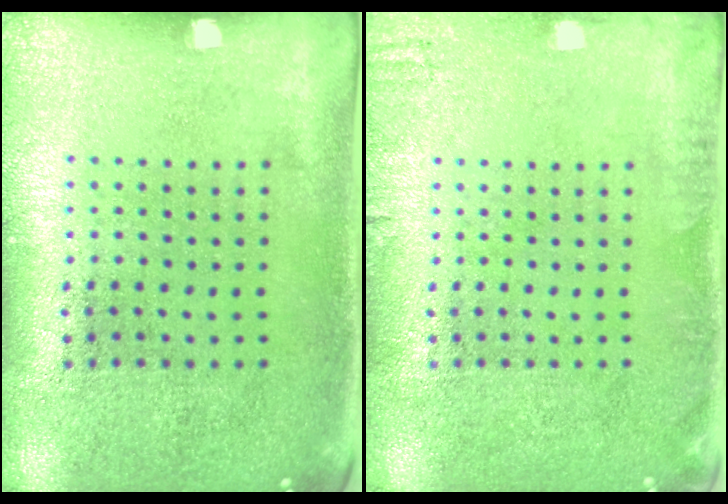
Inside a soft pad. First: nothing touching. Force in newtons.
{"total": 1.5, "press": 1.5, "slide": 0.2}